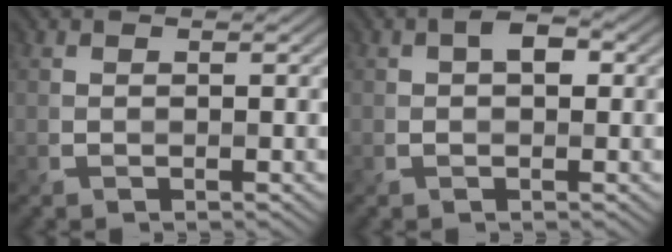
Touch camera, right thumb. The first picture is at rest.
{"total": 2.8, "force": [0.5, 1.6, 2.3], "torque": [-0.038, 0.009, 0.001]}